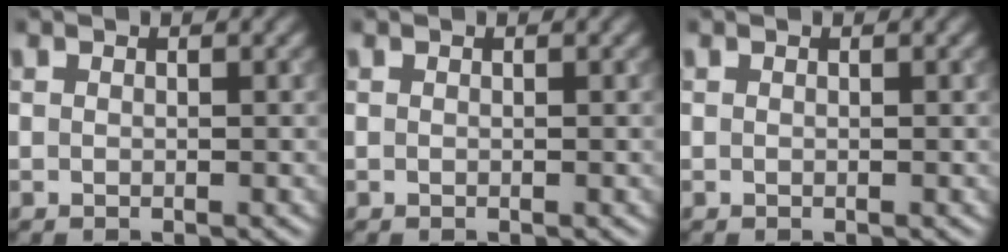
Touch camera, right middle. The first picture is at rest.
{"total": 0.0}
{"total": 0.0}